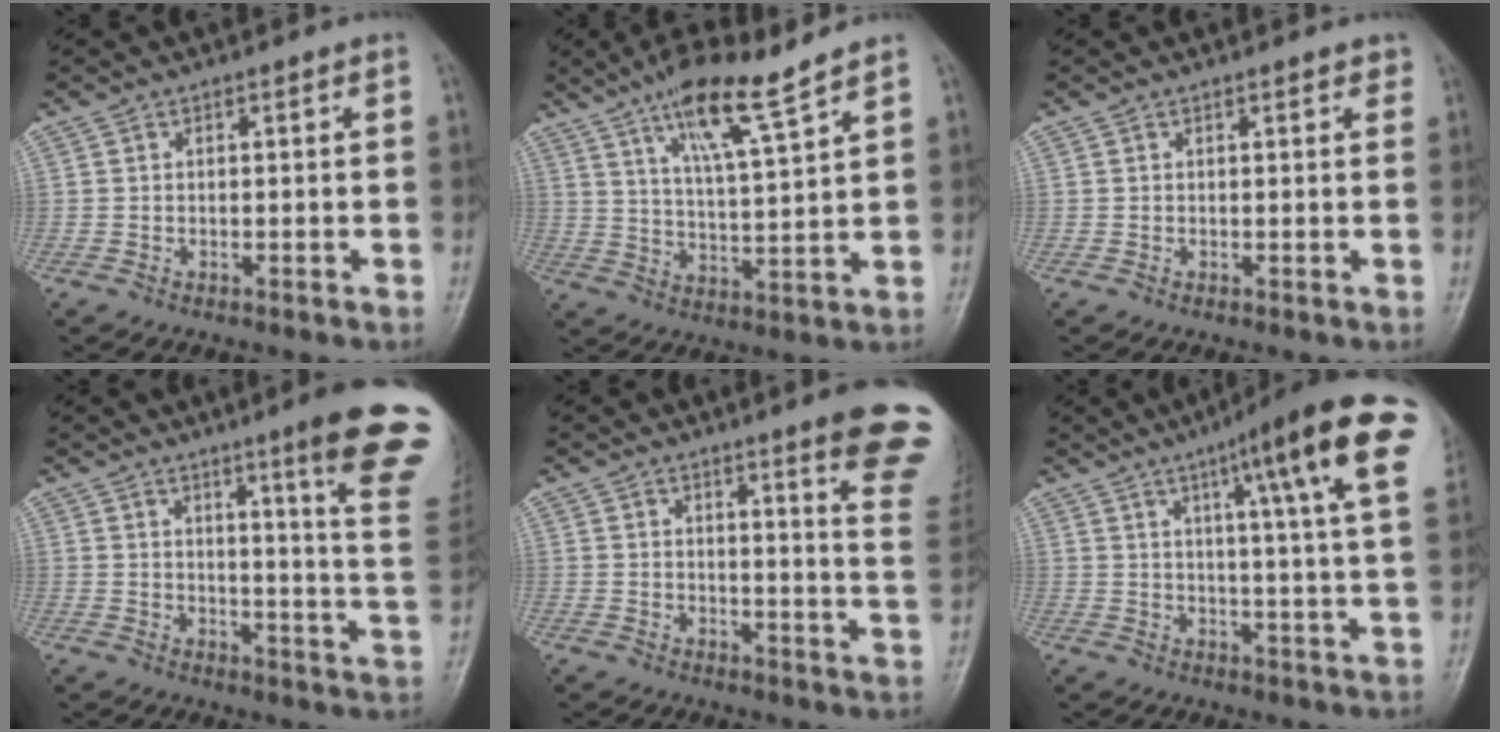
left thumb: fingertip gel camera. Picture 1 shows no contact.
{"total": 11.8, "force": [8.1, 1.6, 8.4], "torque": [-0.146, -0.041, 0.148]}
{"total": 1.3, "force": [0.9, 0.6, 0.8], "torque": [-0.005, -0.003, 0.008]}
{"total": 16.6, "force": [10.4, 0.5, 12.9], "torque": [-0.139, -0.068, 0.121]}
{"total": 13.0, "force": [9.0, 0.9, 9.3], "torque": [-0.088, -0.062, 0.093]}
{"total": 18.2, "force": [8.3, 1.9, 16.0], "torque": [-0.212, -0.016, 0.101]}